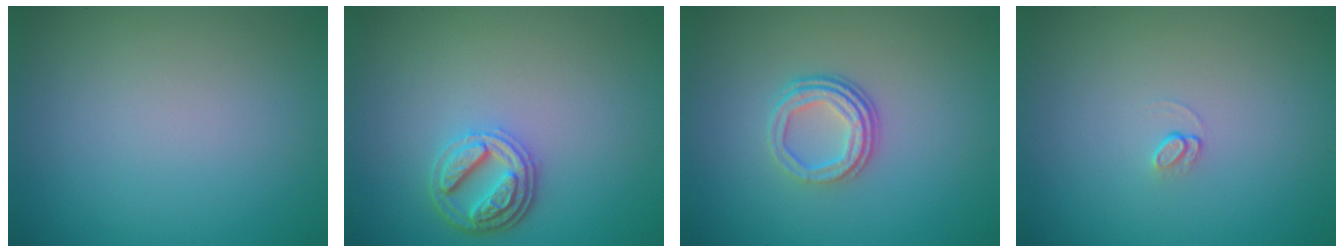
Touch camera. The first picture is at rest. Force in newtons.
{"total": 3.7, "press": 3.0, "slide": 2.1}
{"total": 3.5, "press": 2.5, "slide": 2.5}
{"total": 0.8, "press": 0.5, "slide": 0.7}